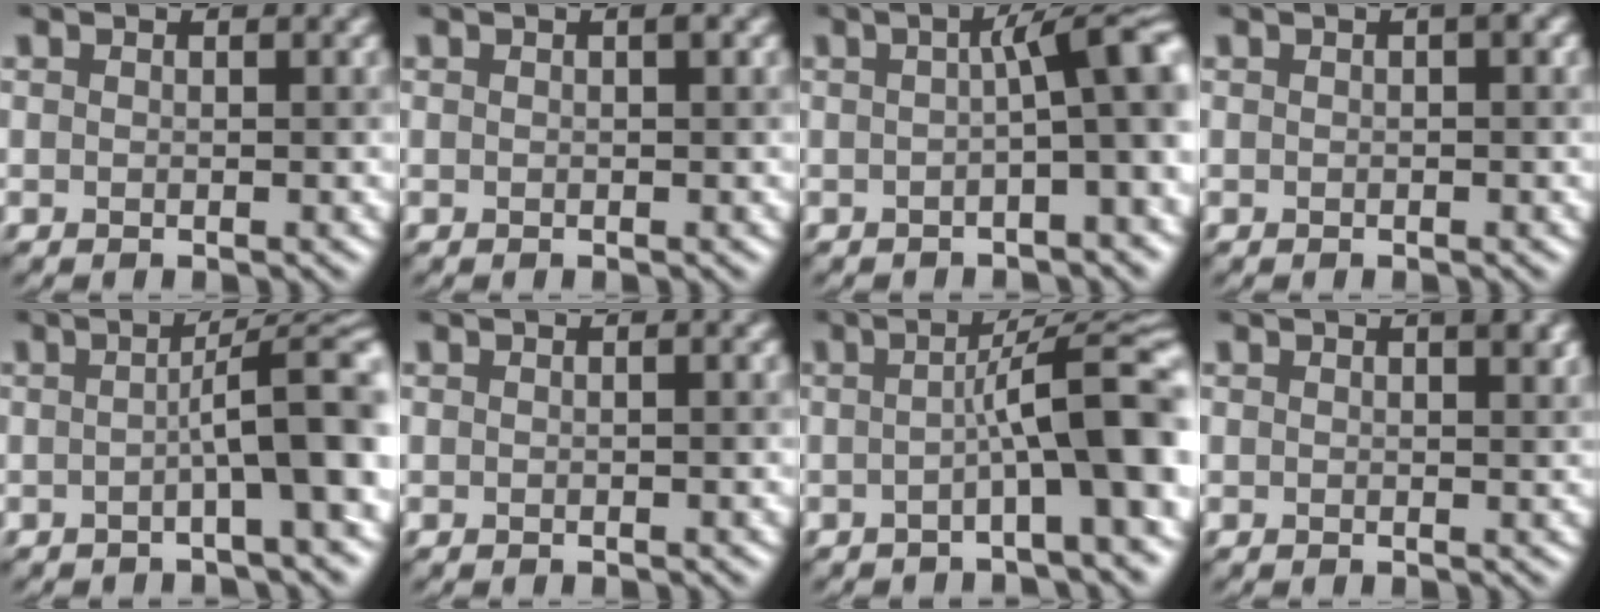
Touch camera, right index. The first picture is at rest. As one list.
[{"total": 0.0}, {"total": 6.8, "force": [0.2, 1.4, 6.7], "torque": [-0.072, 0.026, 0.001]}, {"total": 0.5, "force": [0.1, -0.2, 0.5], "torque": [-0.012, 0.004, 0.004]}, {"total": 6.9, "force": [-0.5, 1.1, 6.8], "torque": [-0.085, 0.021, -0.011]}, {"total": 1.1, "force": [0.2, 0.6, 0.9], "torque": [0.003, 0.002, -0.011]}, {"total": 8.7, "force": [-1.1, 1.3, 8.6], "torque": [-0.105, 0.030, -0.024]}, {"total": 0.9, "force": [0.5, 0.0, 0.7], "torque": [-0.009, 0.004, 0.010]}]